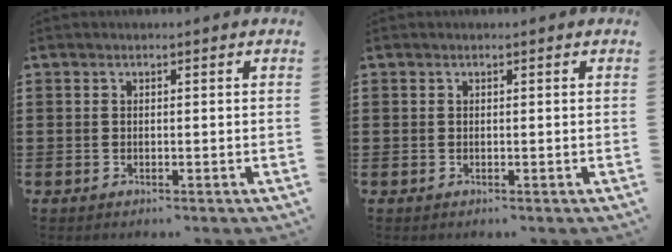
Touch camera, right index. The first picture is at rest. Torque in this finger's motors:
{"motor_torque": [-0.88, 0.80, -0.41, -0.16]}